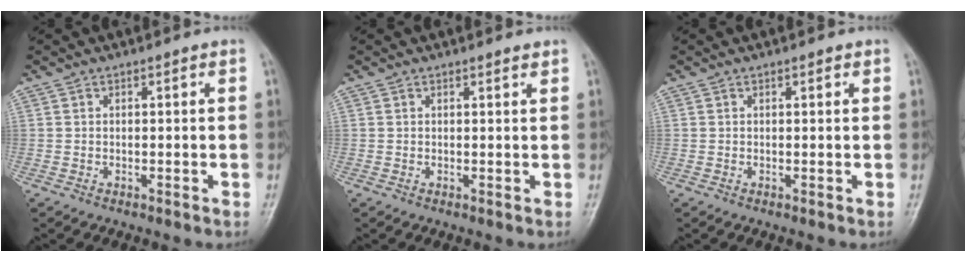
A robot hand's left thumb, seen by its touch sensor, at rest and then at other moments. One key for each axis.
{"total": 1.1, "fx": 1.0, "fy": 0.2, "fz": 0.5, "tx": -0.006, "ty": -0.005, "tz": 0.013}
{"total": 0.8, "fx": 0.5, "fy": 0.3, "fz": 0.6, "tx": -0.008, "ty": -0.001, "tz": 0.006}